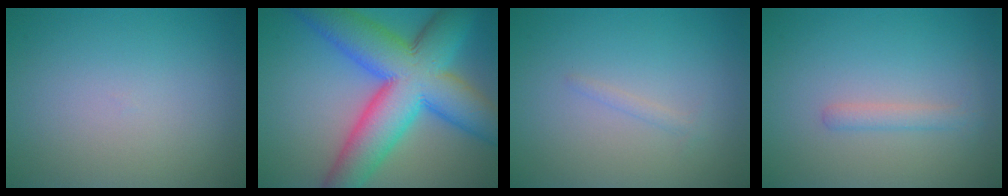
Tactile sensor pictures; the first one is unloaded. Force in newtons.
{"total": 13.8, "press": 13.8, "slide": 0.3}
{"total": 0.7, "press": 0.7, "slide": 0.1}
{"total": 1.4, "press": 1.4, "slide": 0.0}